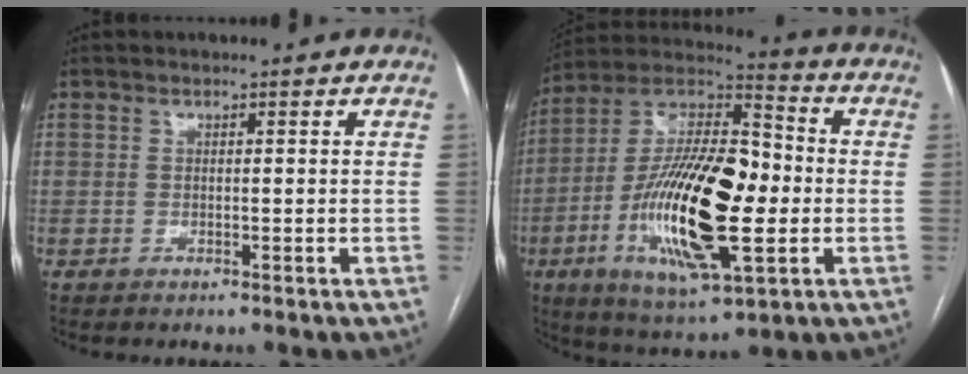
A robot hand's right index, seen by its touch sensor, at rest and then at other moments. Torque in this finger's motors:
{"motor_torque": [2.14, 0.00, 0.81, 0.21]}